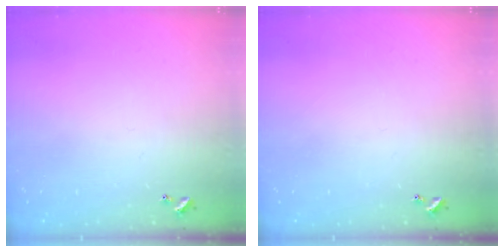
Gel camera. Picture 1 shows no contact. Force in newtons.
{"total": 0.0}